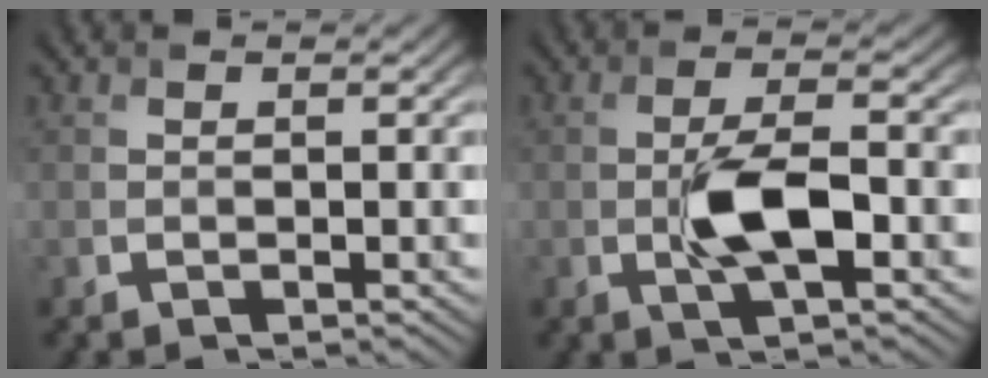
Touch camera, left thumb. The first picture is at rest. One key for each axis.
{"total": 5.8, "fx": -1.1, "fy": 1.8, "fz": 5.4, "tx": -0.113, "ty": 0.005, "tz": -0.020}